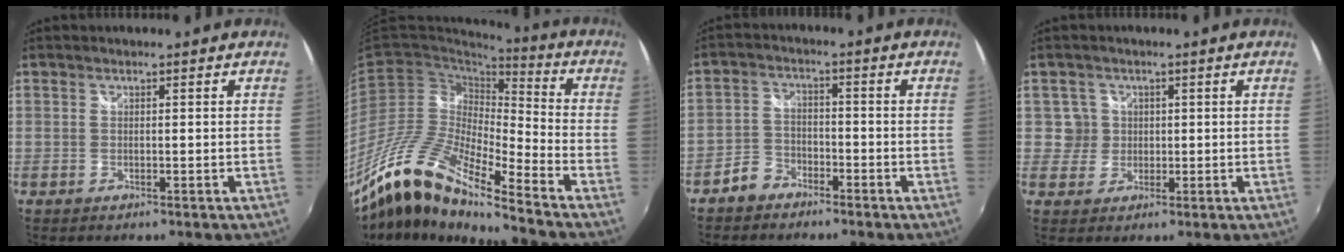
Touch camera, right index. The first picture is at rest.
{"total": 16.4, "force": [-12.4, 2.4, 10.4], "torque": [-0.188, -0.015, -0.250]}
{"total": 4.8, "force": [-3.7, 2.9, 1.0], "torque": [-0.029, 0.015, -0.068]}
{"total": 3.7, "force": [0.7, 3.6, -0.1], "torque": [0.018, 0.016, 0.010]}